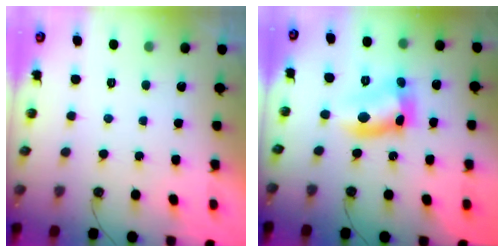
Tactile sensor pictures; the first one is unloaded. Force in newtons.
{"total": 13.0, "press": 13.0, "slide": 1.0}